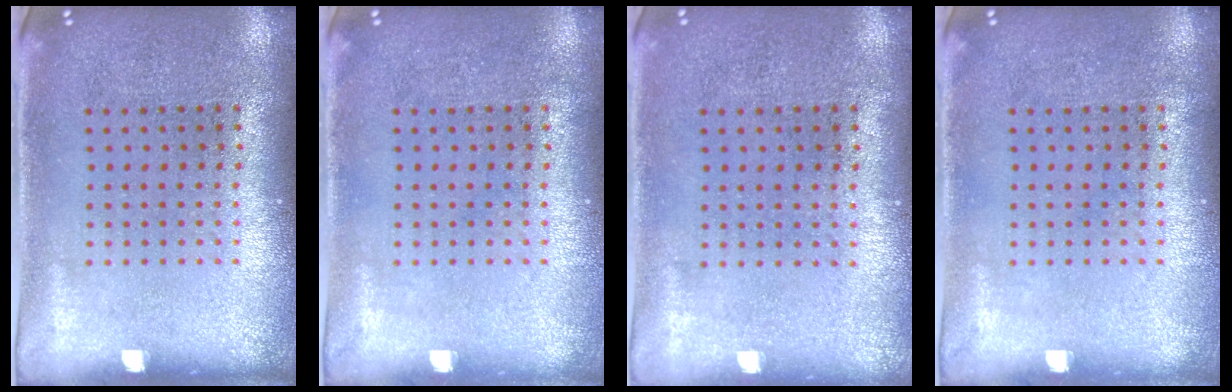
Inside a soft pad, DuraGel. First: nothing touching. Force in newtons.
{"total": 0.0}
{"total": 0.0}
{"total": 0.0}